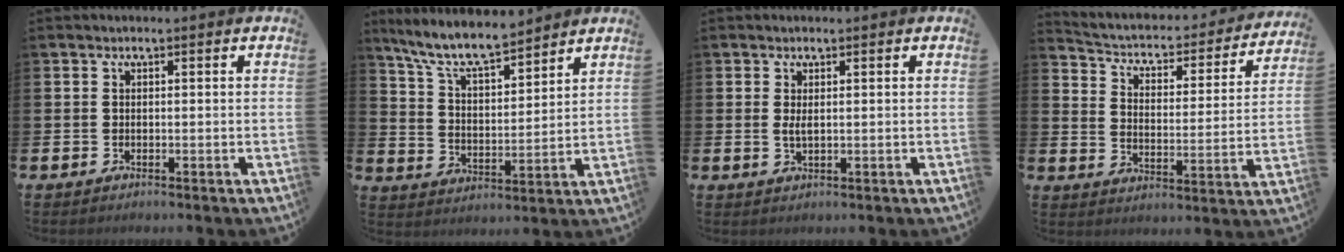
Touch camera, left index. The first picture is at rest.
{"total": 8.6, "force": [7.9, 1.6, 3.2], "torque": [-0.097, -0.044, 0.142]}
{"total": 1.4, "force": [0.5, 0.4, 1.2], "torque": [-0.017, 0.000, 0.006]}
{"total": 4.2, "force": [3.6, 1.6, 1.4], "torque": [-0.056, -0.034, 0.050]}